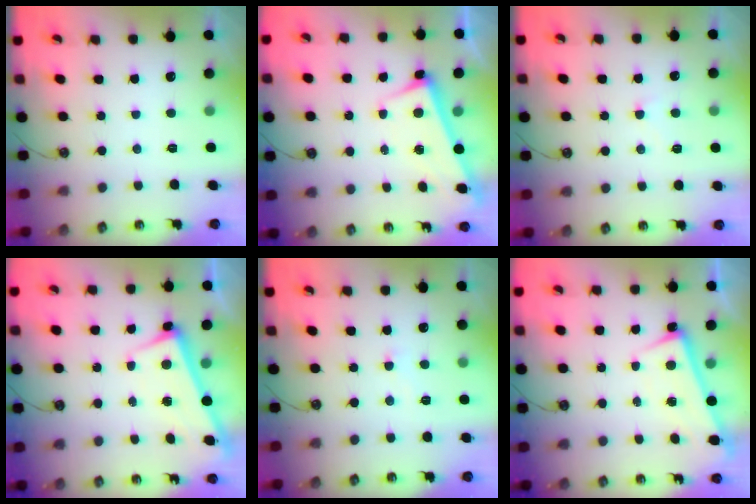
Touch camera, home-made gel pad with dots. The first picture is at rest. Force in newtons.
{"total": 2.9, "press": 2.8, "slide": 0.6}
{"total": 1.6, "press": 1.5, "slide": 0.5}
{"total": 2.8, "press": 2.7, "slide": 0.4}
{"total": 2.4, "press": 2.3, "slide": 0.7}
{"total": 1.0, "press": 0.4, "slide": 0.9}